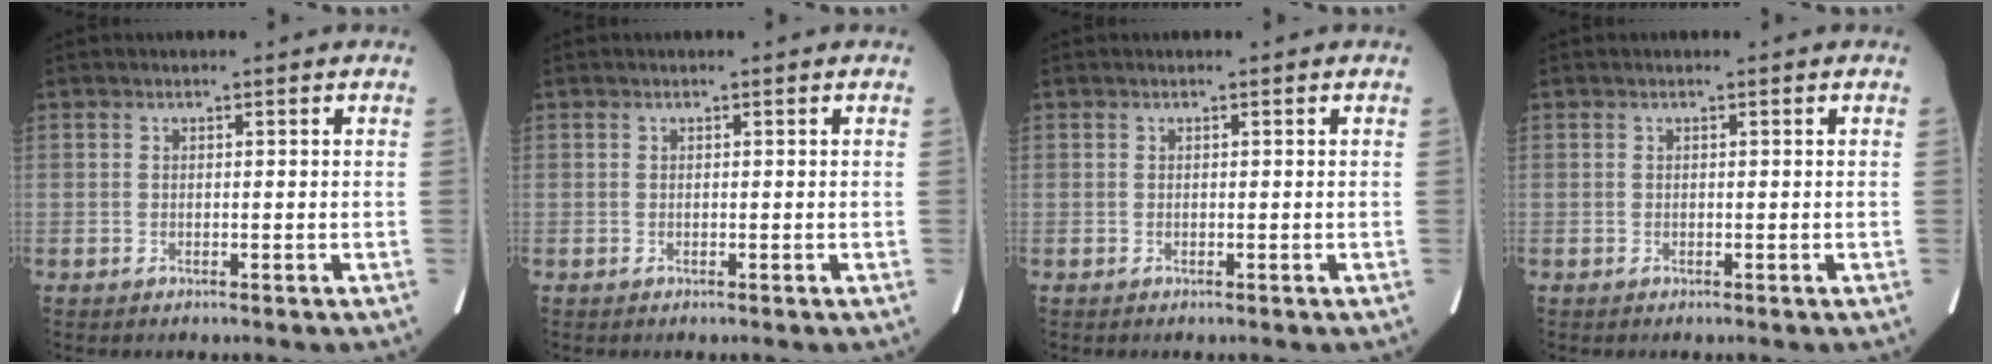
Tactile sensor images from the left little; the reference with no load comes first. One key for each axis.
{"total": 0.0}
{"total": 0.0}
{"total": 0.0}